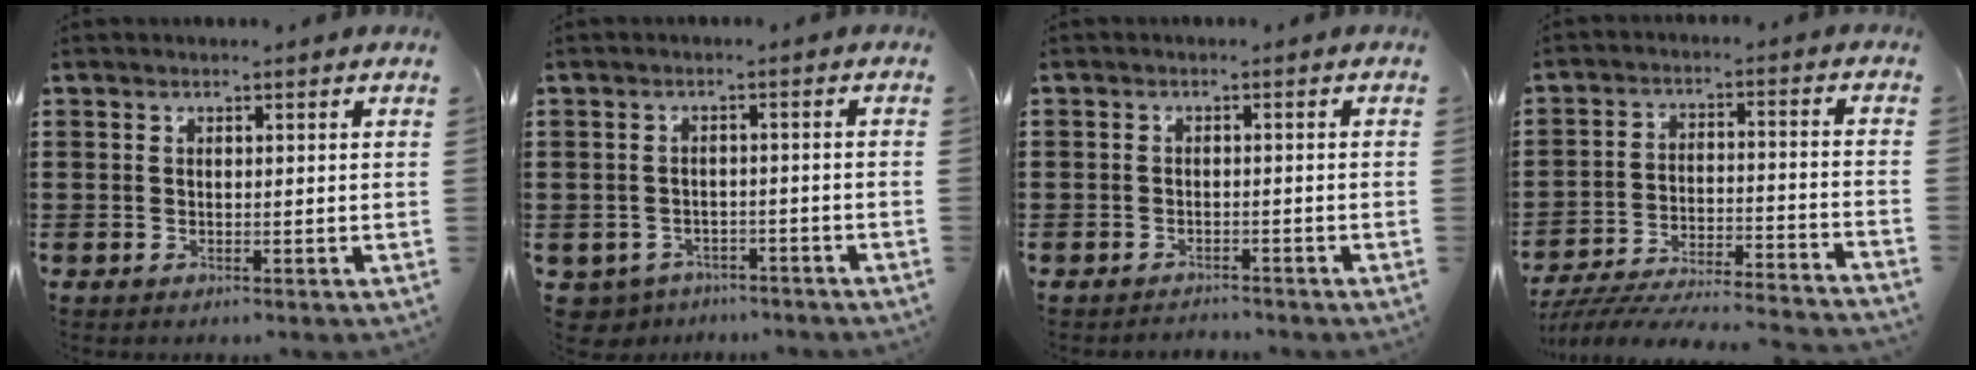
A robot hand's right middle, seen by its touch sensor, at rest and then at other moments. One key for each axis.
{"total": 2.6, "fx": -2.5, "fy": 0.7, "fz": -0.2, "tx": -0.015, "ty": -0.004, "tz": -0.058}
{"total": 1.8, "fx": -1.7, "fy": 0.2, "fz": -0.3, "tx": -0.001, "ty": 0.000, "tz": -0.040}
{"total": 5.8, "fx": -5.6, "fy": 0.0, "fz": 1.5, "tx": -0.035, "ty": -0.011, "tz": -0.114}